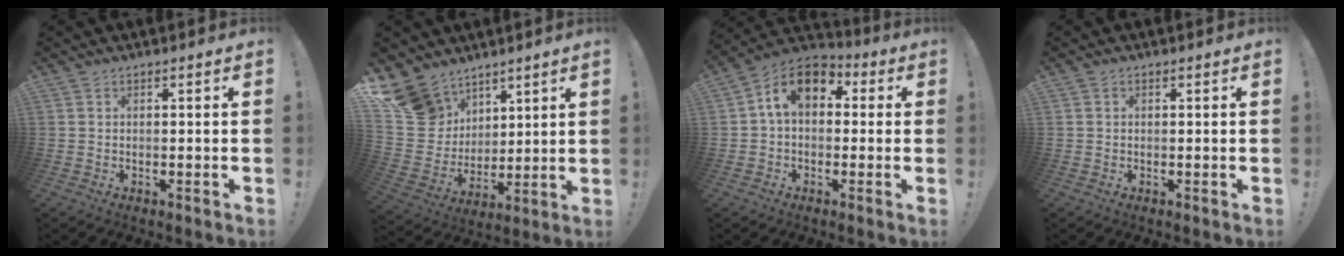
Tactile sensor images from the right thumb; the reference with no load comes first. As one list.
[{"total": 13.8, "force": [9.3, 9.8, 2.8], "torque": [-0.057, -0.065, 0.189]}, {"total": 11.6, "force": [2.7, 7.8, 8.1], "torque": [-0.135, 0.016, 0.057]}, {"total": 0.0}]